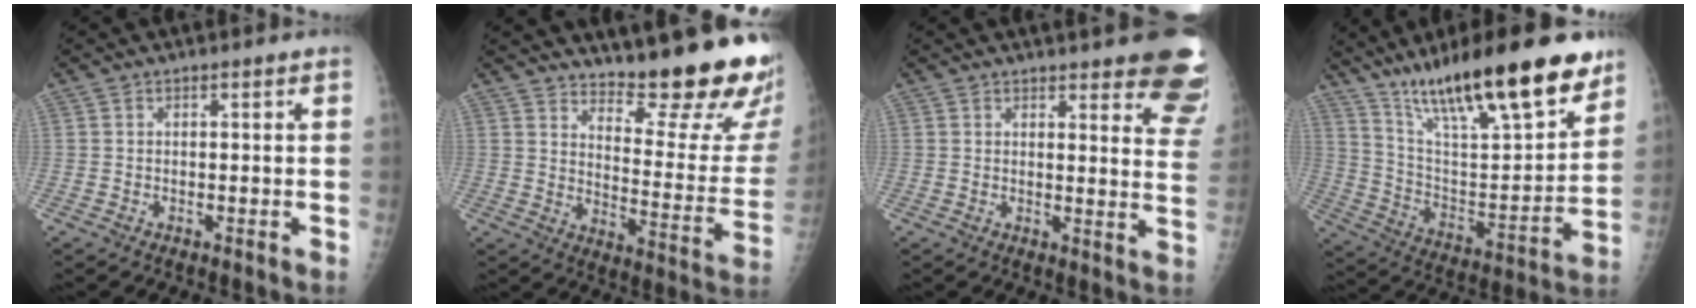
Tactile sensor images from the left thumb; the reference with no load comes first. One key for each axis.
{"total": 22.4, "fx": 17.9, "fy": 4.7, "fz": 12.6, "tx": -0.142, "ty": -0.160, "tz": 0.233}
{"total": 15.0, "fx": 11.4, "fy": 3.9, "fz": 8.9, "tx": -0.072, "ty": -0.065, "tz": 0.113}
{"total": 27.2, "fx": 18.8, "fy": 6.2, "fz": 18.6, "tx": -0.275, "ty": -0.062, "tz": 0.318}